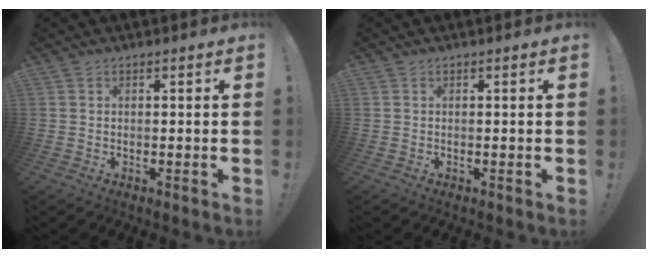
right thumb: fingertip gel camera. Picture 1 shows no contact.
{"total": 0.0}